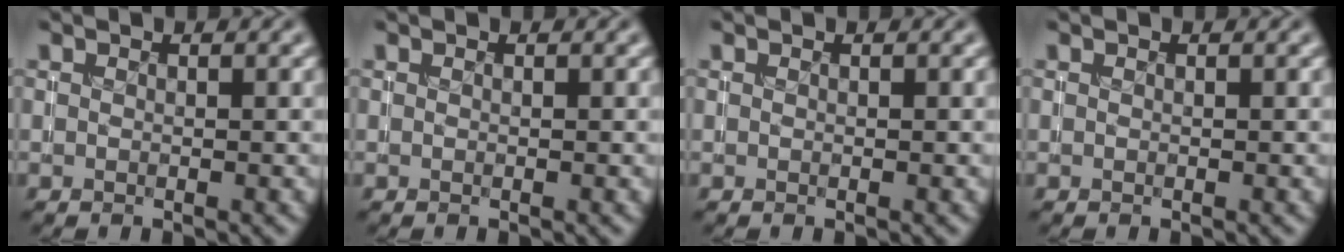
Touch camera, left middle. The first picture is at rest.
{"total": 0.0}
{"total": 0.0}
{"total": 0.0}